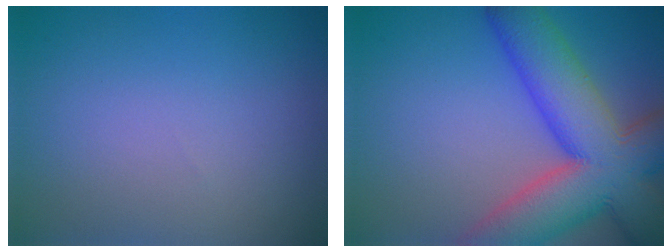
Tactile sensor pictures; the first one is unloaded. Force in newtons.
{"total": 12.9, "press": 12.9, "slide": 0.7}